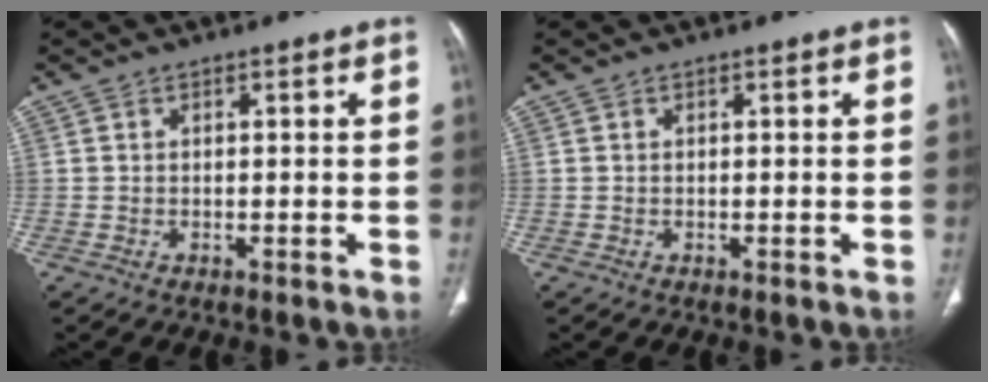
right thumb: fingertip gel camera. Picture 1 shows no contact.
{"total": 0.0}